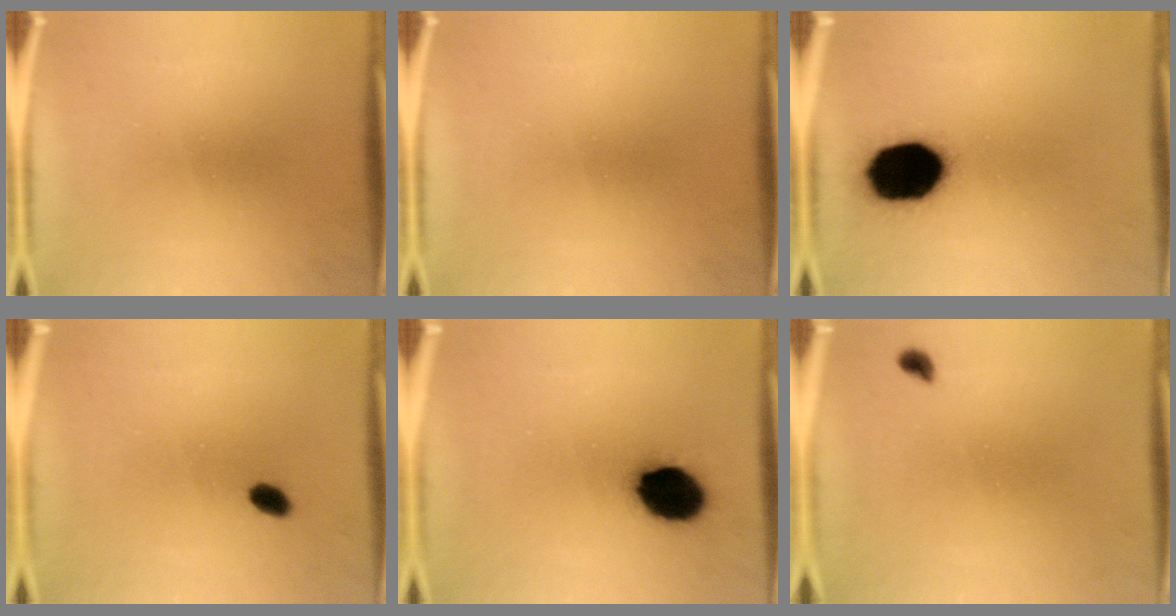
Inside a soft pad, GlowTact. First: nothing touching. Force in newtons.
{"total": 0.0}
{"total": 19.3}
{"total": 2.4}
{"total": 12.6}
{"total": 1.4}